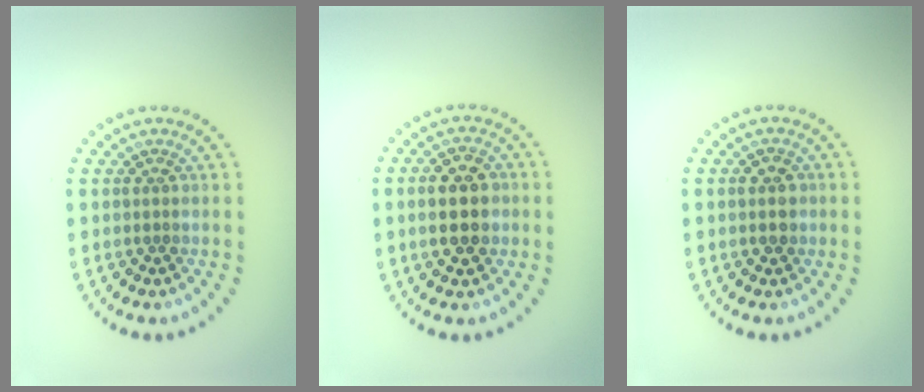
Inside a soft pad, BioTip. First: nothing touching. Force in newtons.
{"total": 4.6, "press": 4.6, "slide": 0.3}
{"total": 1.6, "press": 1.6, "slide": 0.2}